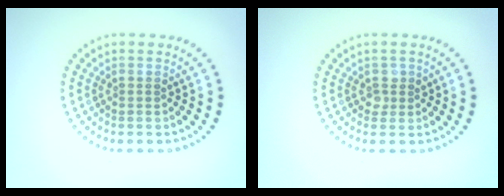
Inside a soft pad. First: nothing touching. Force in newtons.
{"total": 1.2, "press": 1.1, "slide": 0.3}